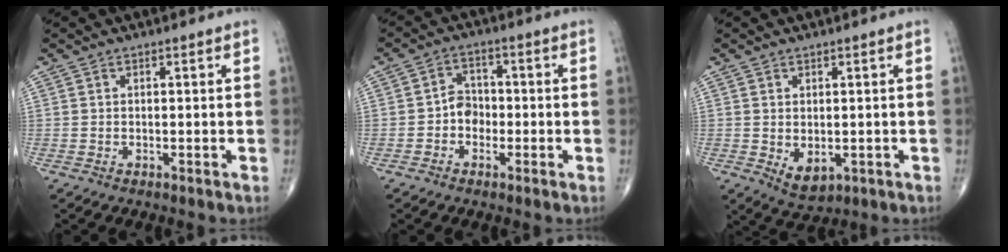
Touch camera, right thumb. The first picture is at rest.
{"total": 4.3, "force": [-1.2, 3.5, 2.0], "torque": [-0.009, 0.020, -0.030]}
{"total": 4.5, "force": [-0.7, 2.9, 3.4], "torque": [-0.045, -0.008, 0.005]}